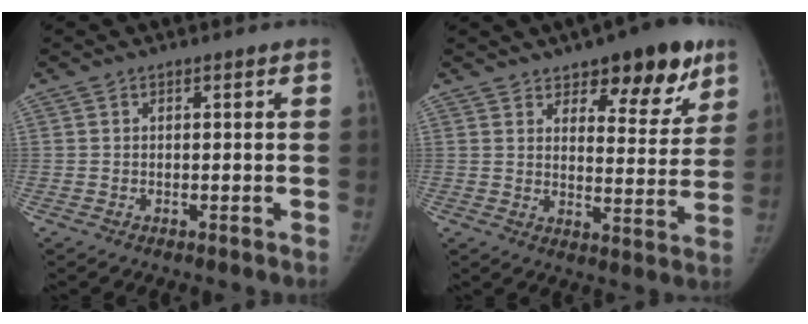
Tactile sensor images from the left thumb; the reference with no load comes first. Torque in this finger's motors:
{"motor_torque": [0.15, 0.34, 0.06, 0.08, 0.05]}